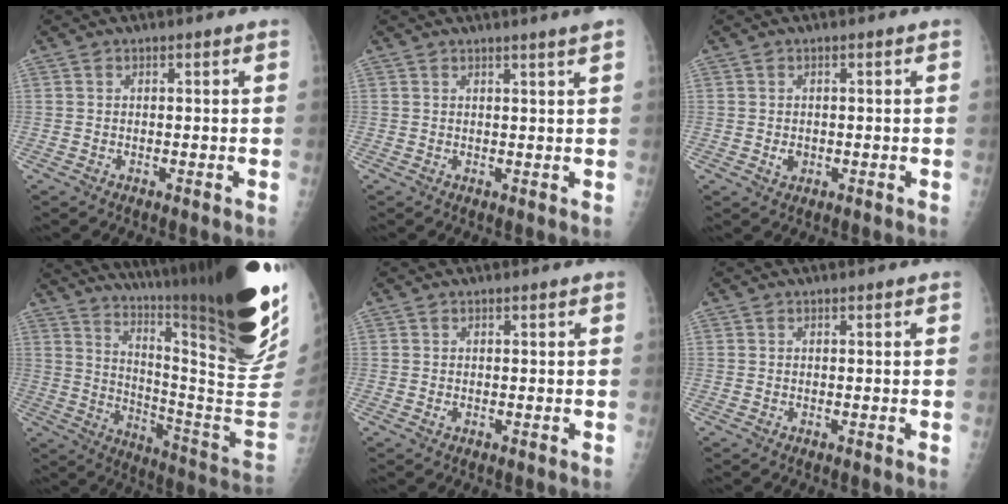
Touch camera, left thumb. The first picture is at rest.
{"total": 3.2, "force": [2.4, -0.7, 2.0], "torque": [-0.024, -0.009, 0.031]}
{"total": 1.7, "force": [-0.2, 1.3, 1.0], "torque": [-0.010, 0.000, 0.002]}
{"total": 35.7, "force": [23.5, 4.8, 26.5], "torque": [-0.328, -0.121, 0.344]}
{"total": 0.9, "force": [0.2, 0.4, 0.7], "torque": [-0.011, 0.004, 0.006]}
{"total": 0.0}